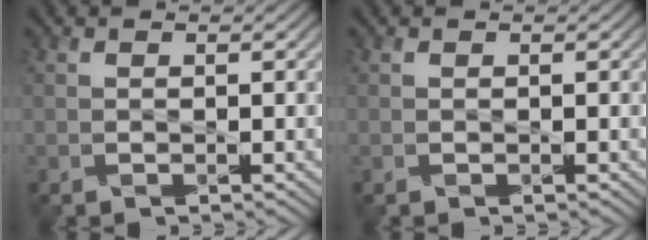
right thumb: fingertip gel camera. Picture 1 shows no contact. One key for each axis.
{"total": 0.0}